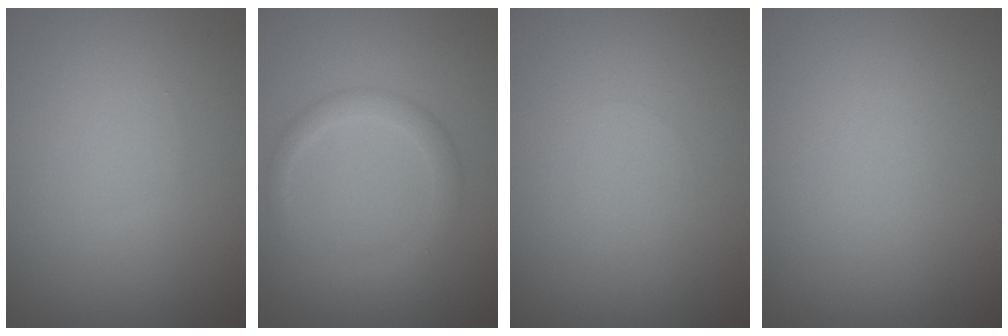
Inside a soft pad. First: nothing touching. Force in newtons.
{"total": 2.2, "press": 2.2, "slide": 0.1}
{"total": 0.0}
{"total": 0.0}